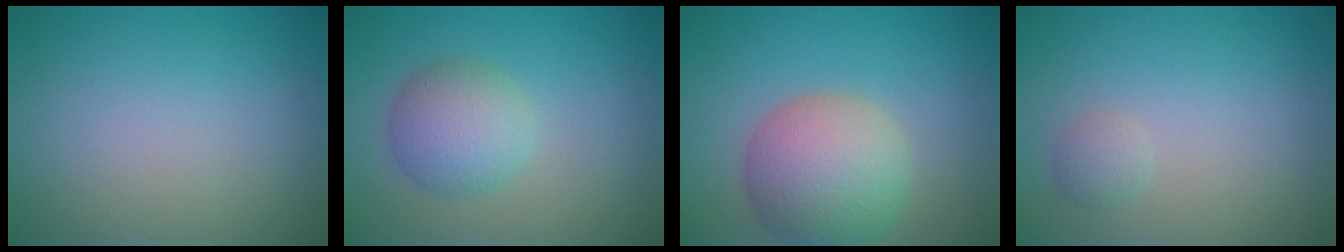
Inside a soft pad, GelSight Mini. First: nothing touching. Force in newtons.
{"total": 4.1, "press": 4.1, "slide": 0.1}
{"total": 7.3, "press": 7.3, "slide": 0.6}
{"total": 1.1, "press": 1.1, "slide": 0.0}